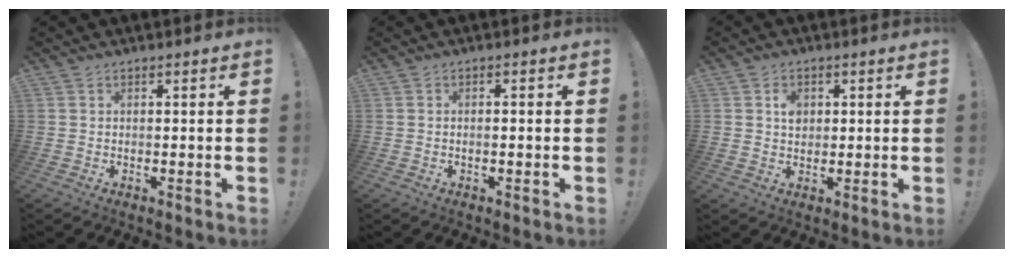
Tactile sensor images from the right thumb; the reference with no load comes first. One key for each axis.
{"total": 1.1, "fx": -0.6, "fy": -0.1, "fz": 0.9, "tx": -0.009, "ty": -0.002, "tz": -0.013}
{"total": 3.9, "fx": 1.0, "fy": 3.1, "fz": 2.0, "tx": -0.011, "ty": -0.006, "tz": 0.014}